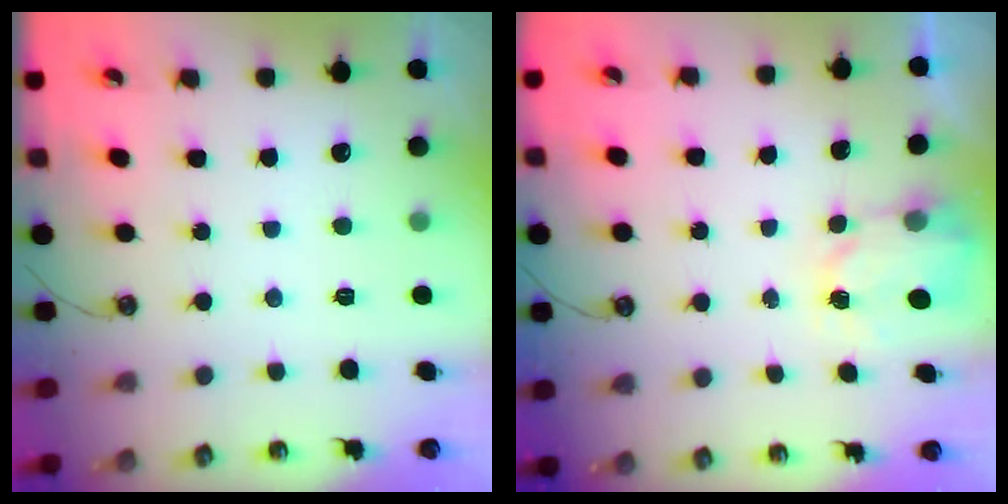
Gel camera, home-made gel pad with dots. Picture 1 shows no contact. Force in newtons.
{"total": 2.7, "press": 2.6, "slide": 0.4}